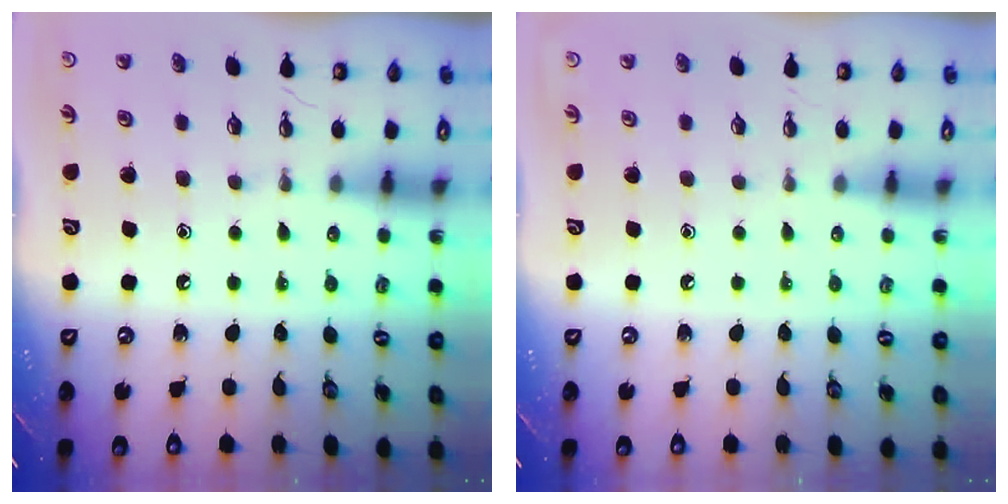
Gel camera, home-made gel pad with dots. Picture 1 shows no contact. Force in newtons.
{"total": 0.0}